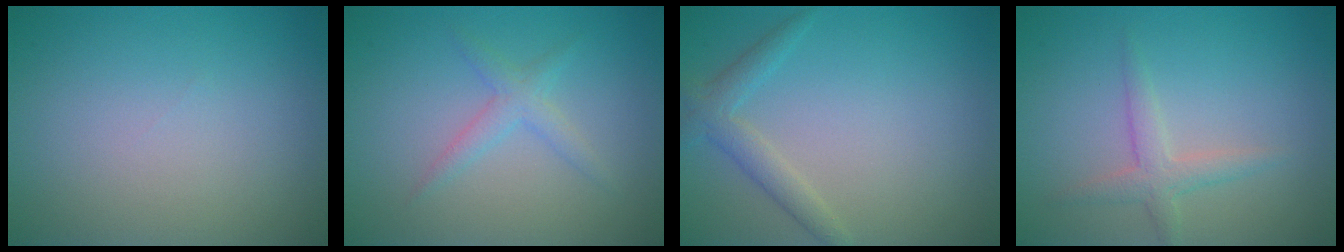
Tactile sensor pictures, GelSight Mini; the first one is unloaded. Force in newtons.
{"total": 1.8, "press": 1.8, "slide": 0.2}
{"total": 2.2, "press": 2.2, "slide": 0.1}
{"total": 2.1, "press": 2.1, "slide": 0.1}